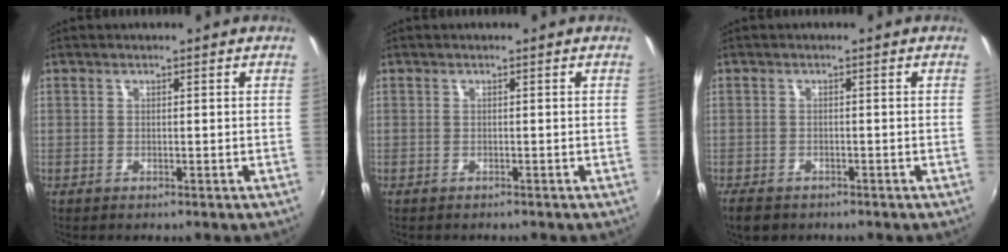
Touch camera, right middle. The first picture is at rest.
{"total": 0.6, "force": [-0.5, 0.2, 0.1], "torque": [-0.003, -0.002, -0.008]}
{"total": 4.3, "force": [-3.1, 2.2, 2.0], "torque": [-0.054, -0.016, -0.055]}